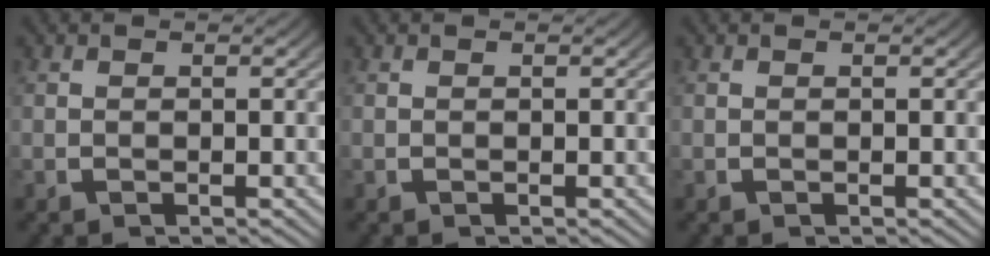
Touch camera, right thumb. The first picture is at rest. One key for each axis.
{"total": 0.0}
{"total": 0.0}